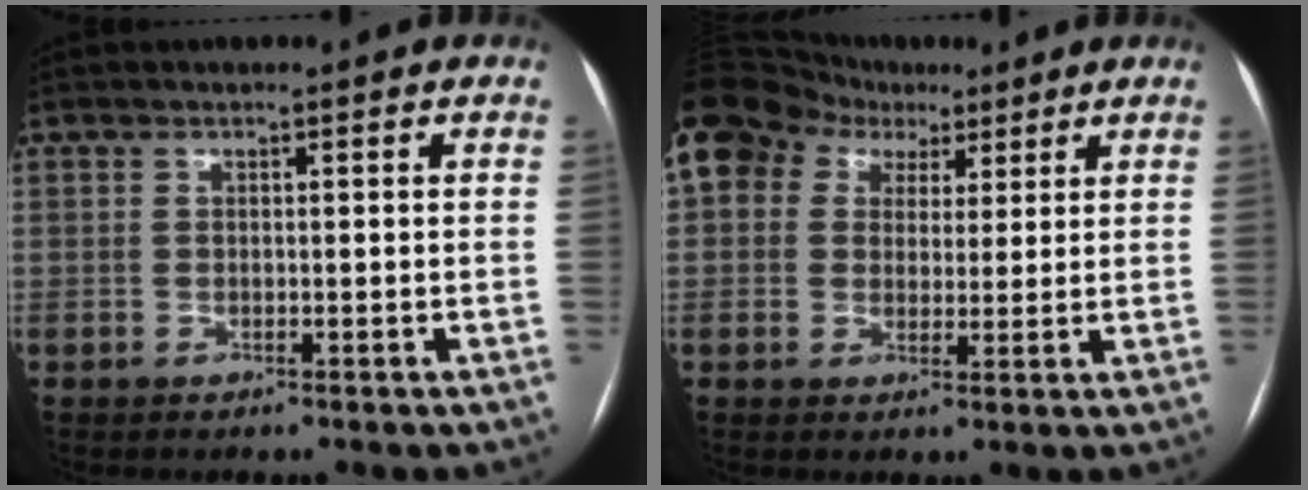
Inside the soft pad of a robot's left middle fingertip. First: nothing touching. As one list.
[{"total": 22.3, "force": [10.8, 16.9, 9.7], "torque": [-0.286, 0.107, 0.202]}]